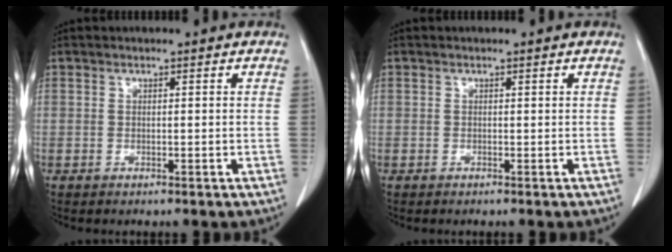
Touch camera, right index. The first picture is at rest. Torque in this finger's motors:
{"motor_torque": [0.01, -0.03, -0.01, 0.00]}